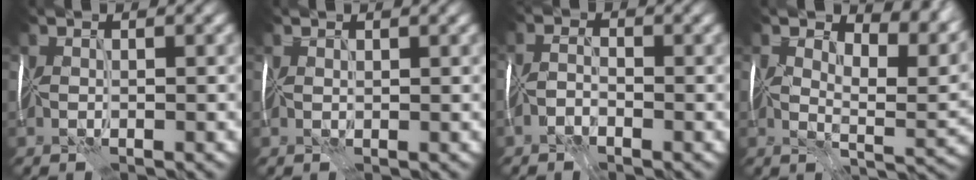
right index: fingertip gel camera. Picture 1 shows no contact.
{"total": 0.9, "force": [0.7, 0.6, 0.2], "torque": [-0.007, 0.005, 0.006]}
{"total": 1.9, "force": [-1.8, -0.4, 0.1], "torque": [0.000, 0.004, -0.038]}
{"total": 6.6, "force": [4.4, 2.8, 4.1], "torque": [-0.052, -0.005, 0.063]}